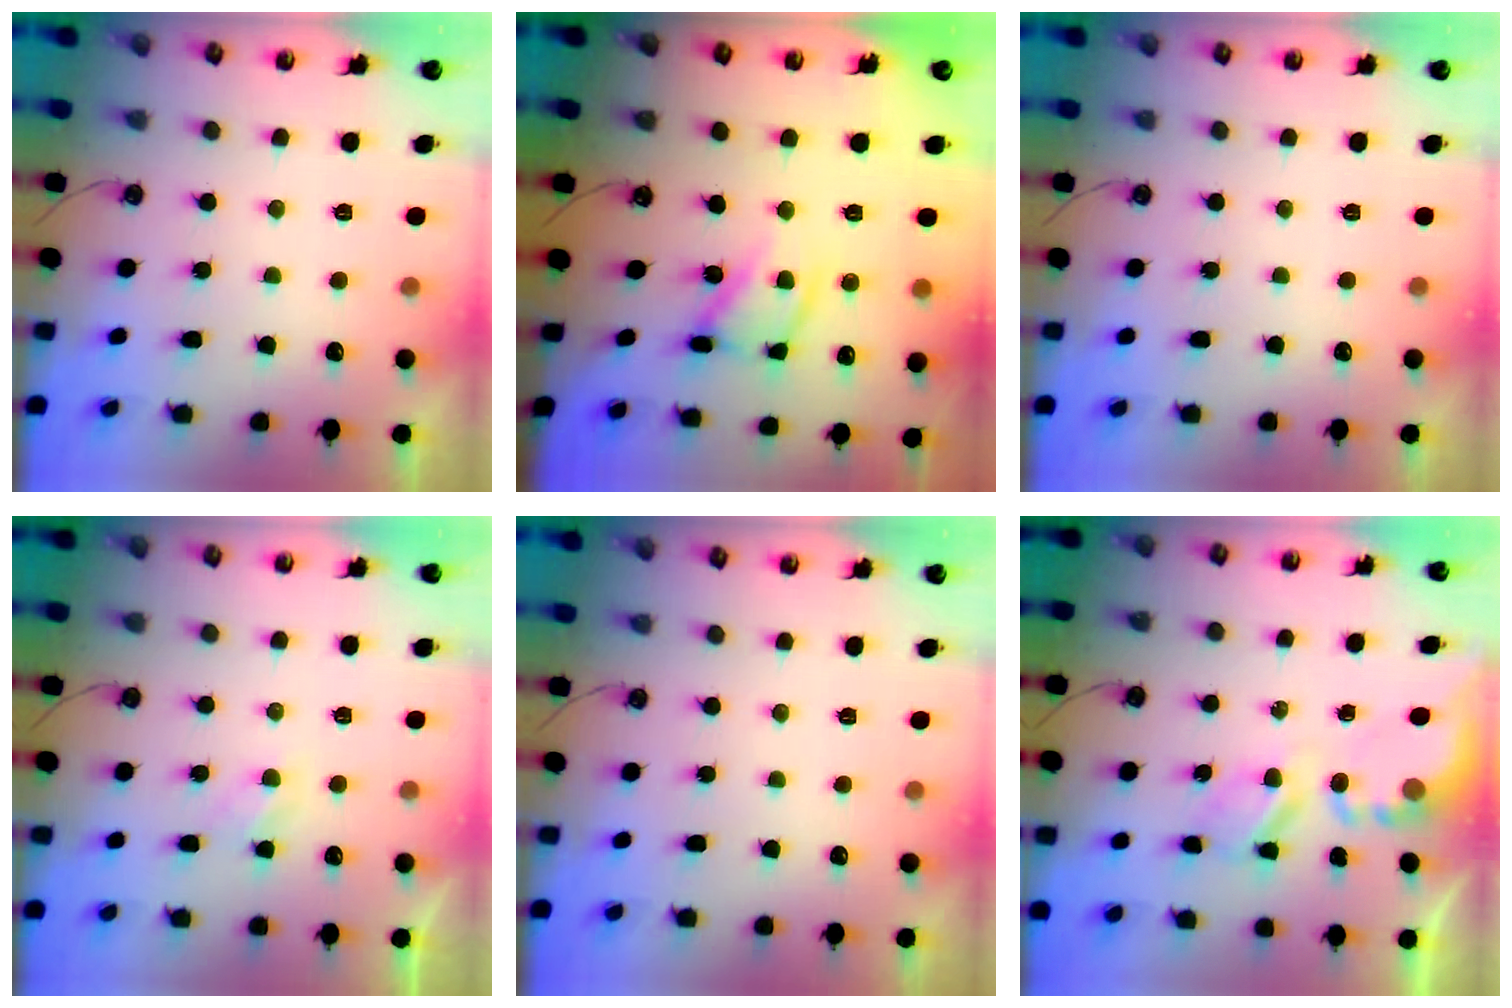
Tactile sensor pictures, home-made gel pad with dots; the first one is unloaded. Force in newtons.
{"total": 13.4, "press": 13.4, "slide": 1.0}
{"total": 0.0}
{"total": 2.3, "press": 2.3, "slide": 0.4}
{"total": 0.0}
{"total": 4.7, "press": 4.7, "slide": 0.2}